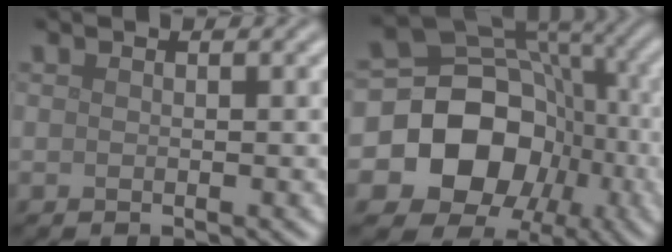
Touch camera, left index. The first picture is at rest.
{"total": 15.7, "force": [-3.6, 13.4, 7.4], "torque": [-0.124, -0.001, -0.087]}